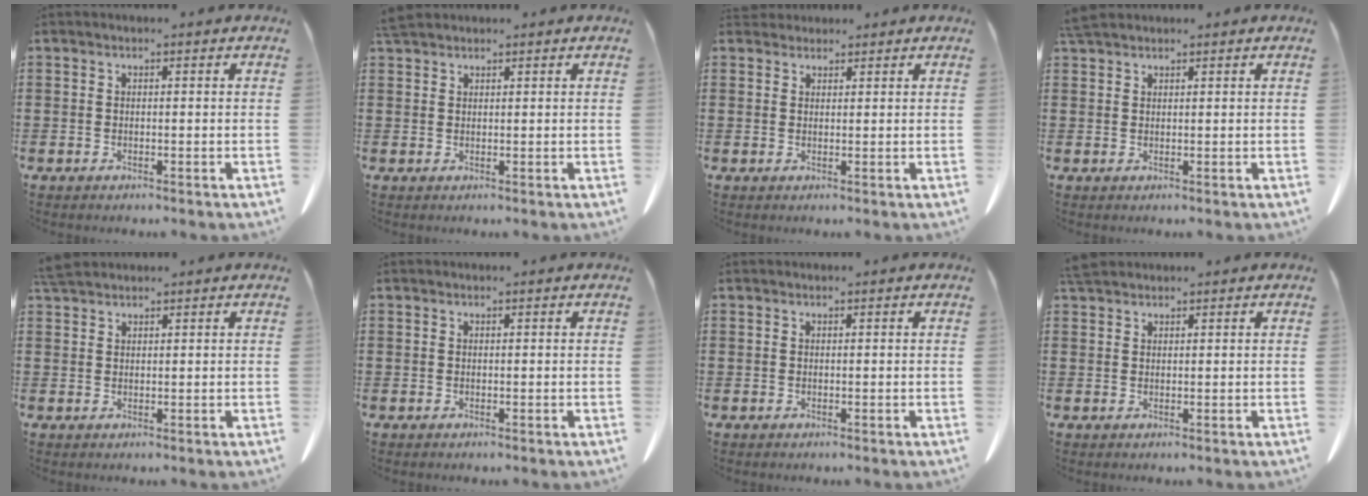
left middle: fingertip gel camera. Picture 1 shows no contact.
{"total": 2.3, "force": [2.0, 0.5, 0.9], "torque": [-0.024, 0.003, 0.040]}
{"total": 1.8, "force": [1.7, 0.7, 0.2], "torque": [-0.009, 0.003, 0.035]}
{"total": 2.4, "force": [2.1, 0.5, 1.0], "torque": [-0.028, 0.003, 0.042]}
{"total": 2.7, "force": [2.4, 0.5, 1.0], "torque": [-0.027, 0.000, 0.049]}
{"total": 0.0}
{"total": 0.0}
{"total": 2.5, "force": [2.1, 0.8, 0.9], "torque": [-0.025, 0.004, 0.043]}